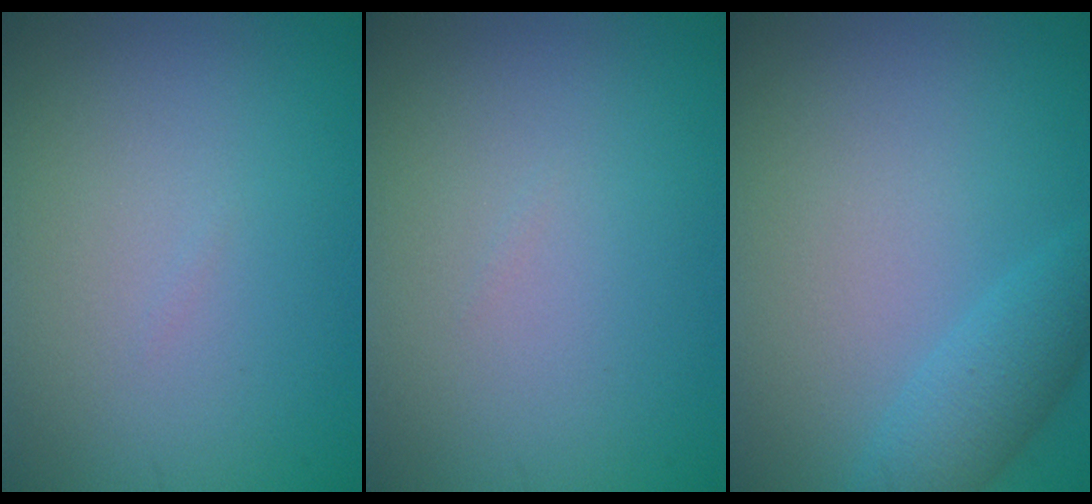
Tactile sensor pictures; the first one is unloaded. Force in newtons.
{"total": 0.0}
{"total": 3.0, "press": 3.0, "slide": 0.2}